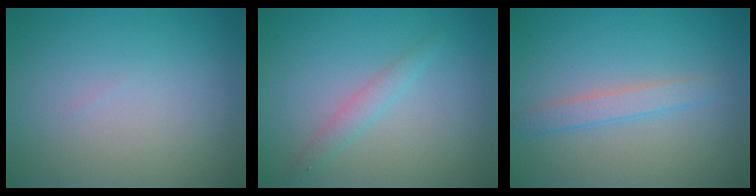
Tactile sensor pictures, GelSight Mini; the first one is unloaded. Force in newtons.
{"total": 1.6, "press": 1.6, "slide": 0.0}
{"total": 1.9, "press": 1.9, "slide": 0.1}